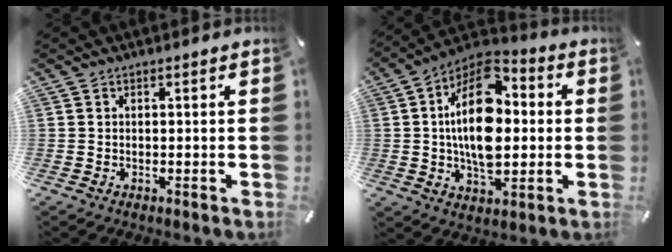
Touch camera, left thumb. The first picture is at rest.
{"total": 18.6, "force": [1.0, 11.3, 14.7], "torque": [-0.283, -0.003, 0.011]}